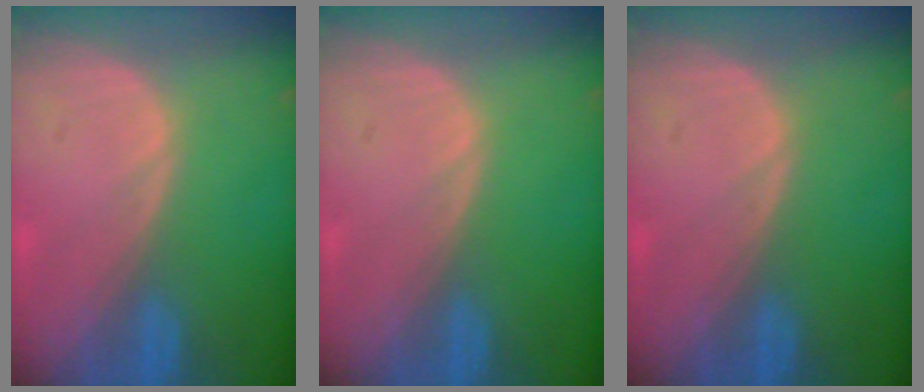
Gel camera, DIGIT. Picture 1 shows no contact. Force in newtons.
{"total": 0.0}
{"total": 0.0}